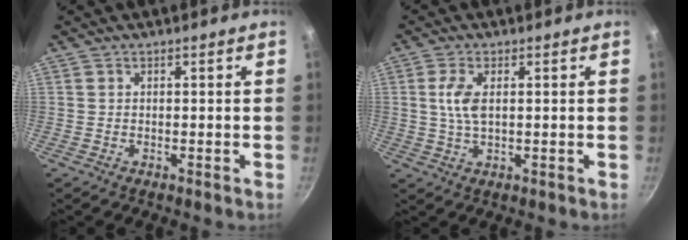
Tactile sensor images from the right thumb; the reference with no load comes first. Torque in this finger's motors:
{"motor_torque": [0.06, 0.03, 1.03, 0.30, 0.19]}